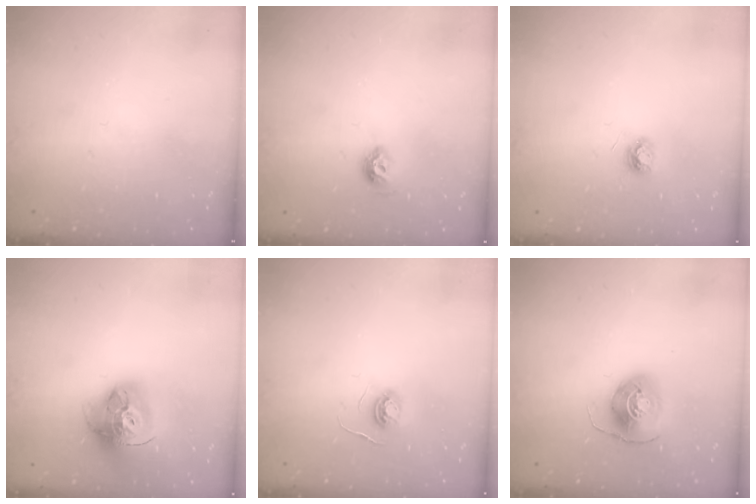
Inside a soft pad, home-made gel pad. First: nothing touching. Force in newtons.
{"total": 6.6, "press": 6.6, "slide": 0.9}
{"total": 4.2, "press": 4.2, "slide": 0.3}
{"total": 18.0, "press": 17.9, "slide": 1.8}
{"total": 4.0, "press": 4.0, "slide": 0.5}
{"total": 8.3, "press": 8.3, "slide": 0.4}